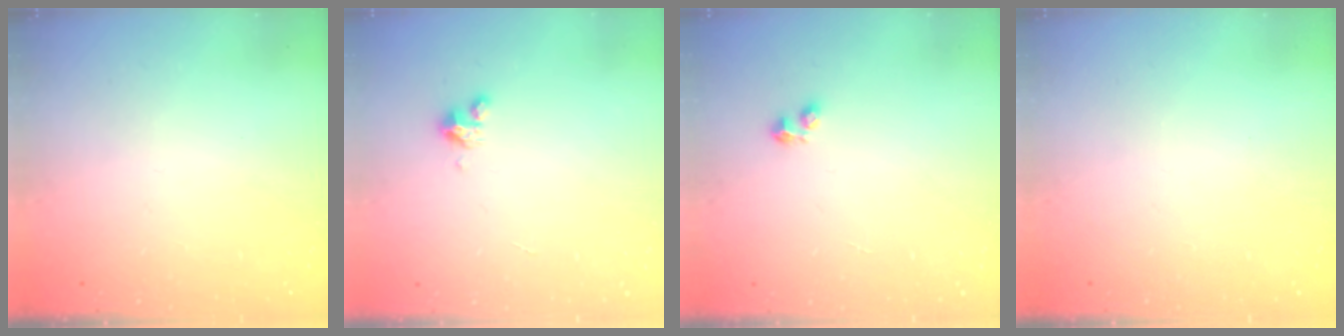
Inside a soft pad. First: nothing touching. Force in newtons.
{"total": 2.8, "press": 2.8, "slide": 0.2}
{"total": 2.9, "press": 2.8, "slide": 0.6}
{"total": 0.0}